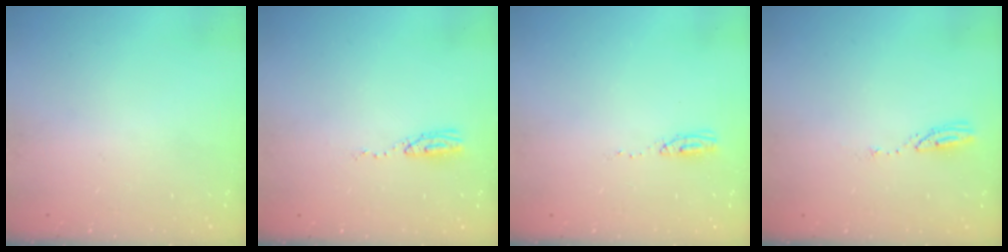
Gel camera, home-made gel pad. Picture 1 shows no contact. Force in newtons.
{"total": 5.0, "press": 4.7, "slide": 1.5}
{"total": 4.0, "press": 3.9, "slide": 1.2}
{"total": 4.1, "press": 4.1, "slide": 0.3}